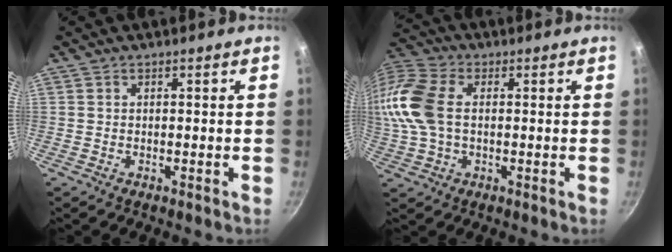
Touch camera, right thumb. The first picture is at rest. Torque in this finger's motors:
{"motor_torque": [-0.18, 0.87, 0.27, 0.02, 0.45]}